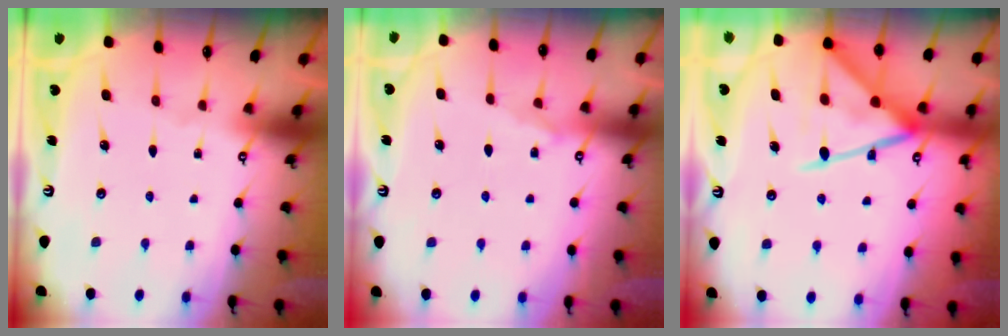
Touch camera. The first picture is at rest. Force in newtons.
{"total": 4.0, "press": 4.0, "slide": 0.5}
{"total": 17.0, "press": 16.9, "slide": 1.4}